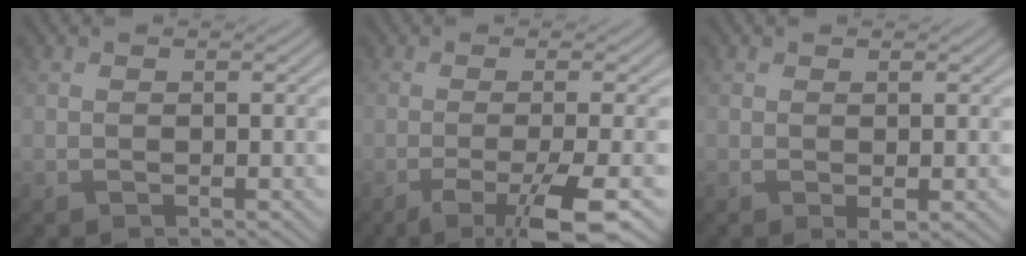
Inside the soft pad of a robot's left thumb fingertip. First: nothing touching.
{"total": 7.5, "force": [-3.7, 1.2, 6.4], "torque": [-0.095, 0.006, -0.064]}
{"total": 0.7, "force": [0.0, 0.3, 0.7], "torque": [-0.011, -0.004, -0.001]}